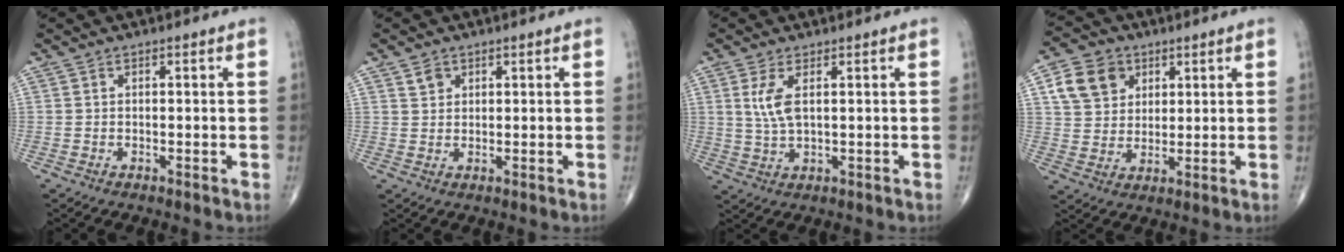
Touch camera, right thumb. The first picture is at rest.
{"total": 2.2, "force": [1.3, 1.6, 0.7], "torque": [-0.002, -0.007, 0.023]}
{"total": 5.0, "force": [1.5, 1.8, 4.4], "torque": [-0.101, -0.007, 0.038]}
{"total": 9.6, "force": [3.8, 7.7, 4.3], "torque": [-0.054, -0.006, 0.072]}